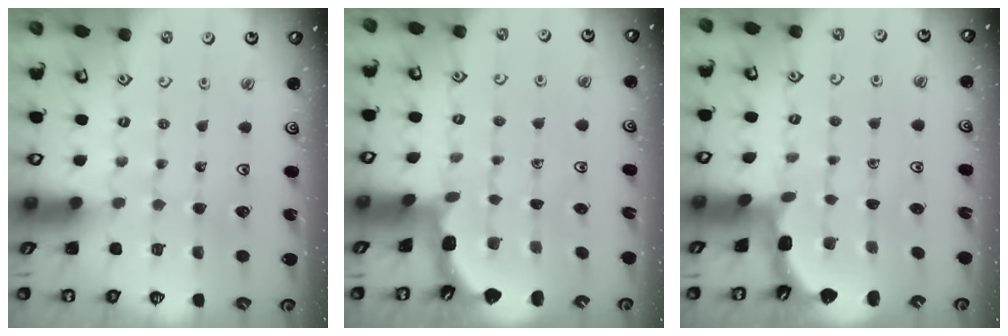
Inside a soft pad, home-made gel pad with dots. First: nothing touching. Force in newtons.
{"total": 2.1, "press": 2.1, "slide": 0.2}
{"total": 2.1, "press": 2.1, "slide": 0.2}